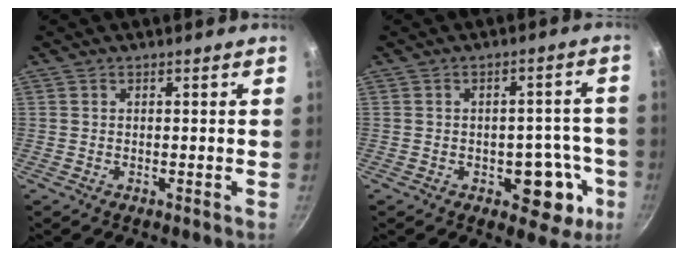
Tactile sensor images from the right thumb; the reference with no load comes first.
{"total": 10.3, "force": [-3.5, 6.3, 7.4], "torque": [-0.033, 0.026, -0.040]}